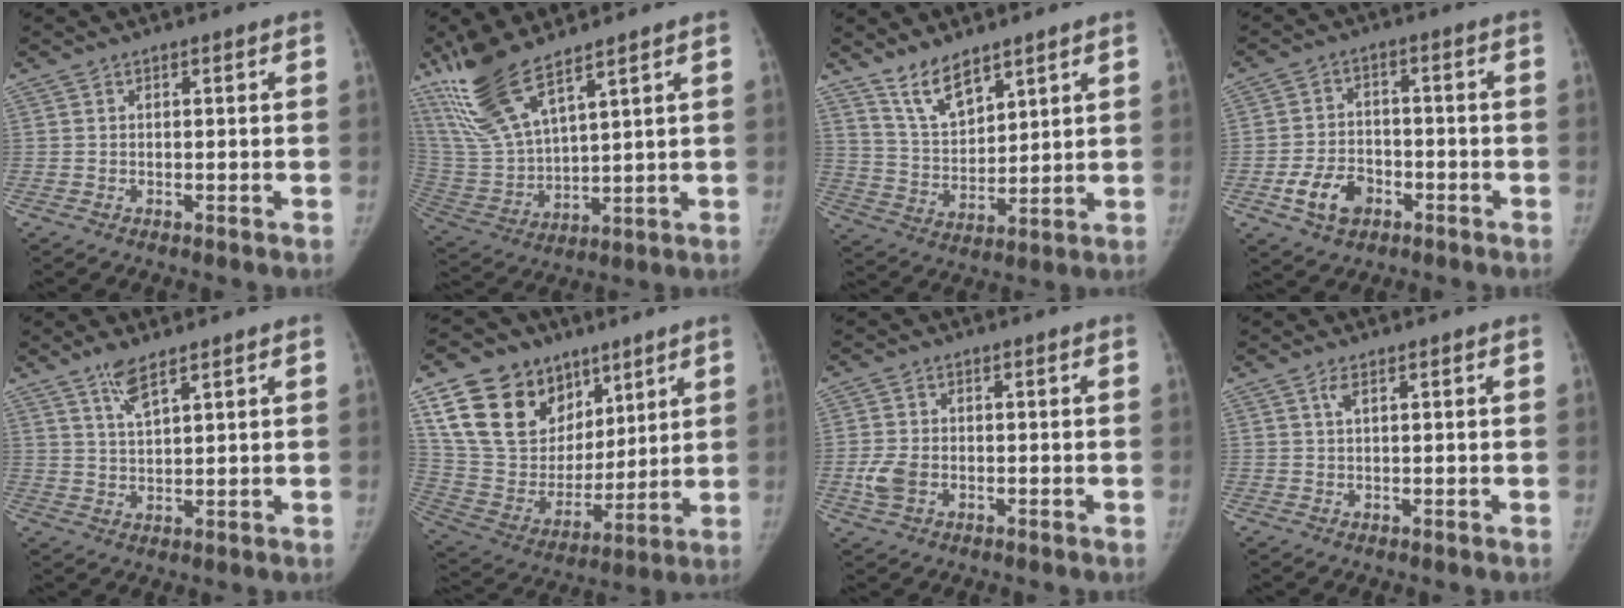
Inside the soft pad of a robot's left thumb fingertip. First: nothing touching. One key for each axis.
{"total": 15.3, "fx": 10.7, "fy": 4.2, "fz": 10.1, "tx": -0.208, "ty": -0.045, "tz": 0.228}
{"total": 8.6, "fx": 6.6, "fy": 3.5, "fz": 4.3, "tx": -0.059, "ty": -0.048, "tz": 0.137}
{"total": 8.2, "fx": -3.8, "fy": 5.7, "fz": 4.5, "tx": -0.066, "ty": 0.022, "tz": -0.062}
{"total": 4.2, "fx": 3.0, "fy": 0.9, "fz": 2.8, "tx": -0.053, "ty": -0.018, "tz": 0.062}
{"total": 22.5, "fx": 11.7, "fy": 16.2, "fz": 10.4, "tx": -0.156, "ty": -0.025, "tz": 0.226}
{"total": 4.5, "fx": -1.3, "fy": 3.1, "fz": 3.0, "tx": -0.068, "ty": 0.004, "tz": -0.024}
{"total": 1.1, "fx": 0.5, "fy": 0.3, "fz": 1.0, "tx": -0.025, "ty": 0.005, "tz": 0.010}